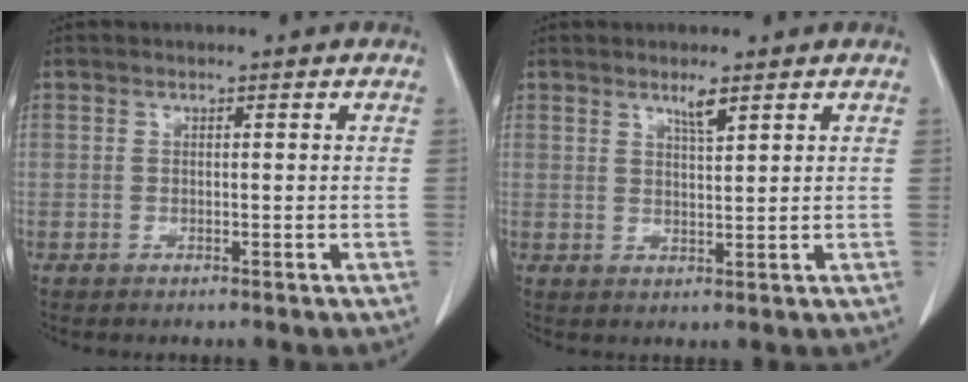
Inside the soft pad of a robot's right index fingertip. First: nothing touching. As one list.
[{"total": 2.4, "force": [1.7, 0.1, 1.7], "torque": [-0.034, -0.004, 0.031]}]